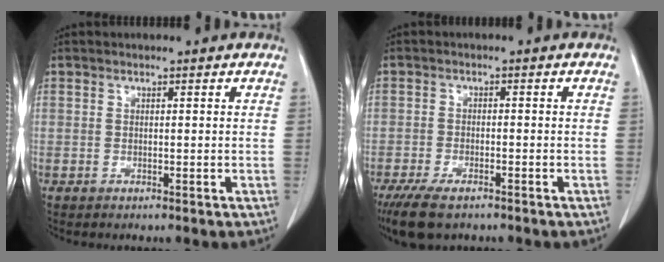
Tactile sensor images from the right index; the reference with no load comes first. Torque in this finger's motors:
{"motor_torque": [0.69, -0.55, 0.23, 0.08]}